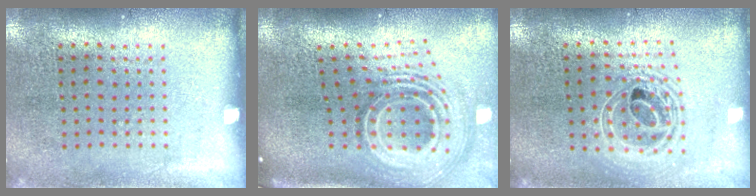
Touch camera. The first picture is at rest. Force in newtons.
{"total": 2.8, "press": 1.8, "slide": 2.1}
{"total": 2.0, "press": 1.5, "slide": 1.2}